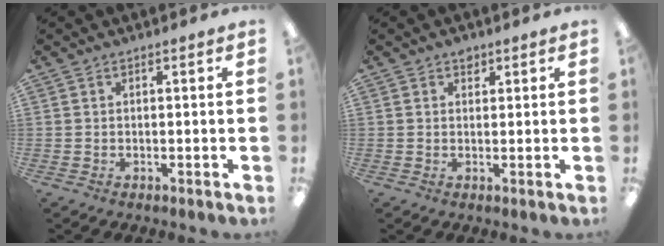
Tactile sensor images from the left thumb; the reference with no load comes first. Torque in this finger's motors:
{"motor_torque": [0.19, -0.01, 0.17, -0.30, 0.00]}